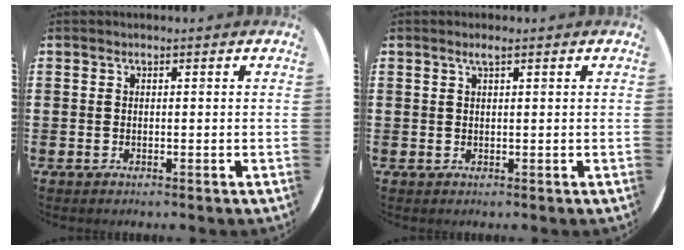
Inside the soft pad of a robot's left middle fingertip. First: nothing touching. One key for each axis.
{"total": 1.2, "fx": 0.7, "fy": 0.0, "fz": 0.9, "tx": -0.017, "ty": 0.003, "tz": 0.012}